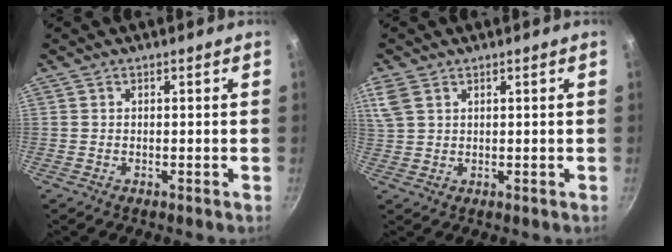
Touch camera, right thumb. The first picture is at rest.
{"total": 5.9, "force": [3.1, 3.8, 3.4], "torque": [-0.078, 0.007, 0.066]}